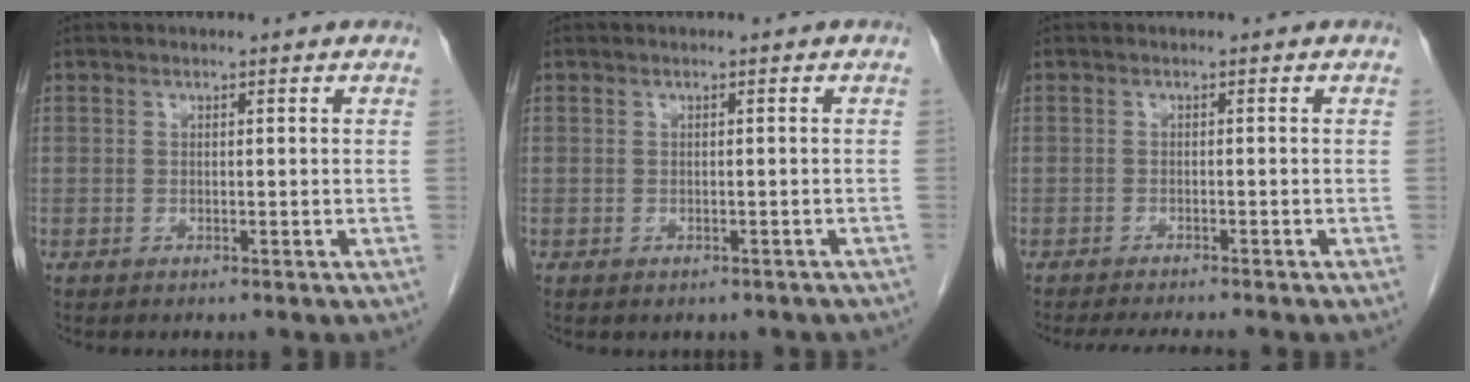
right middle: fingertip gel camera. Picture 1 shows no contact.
{"total": 2.6, "force": [-2.1, 1.3, 0.8], "torque": [-0.009, 0.000, -0.021]}
{"total": 5.0, "force": [-4.5, 0.3, 2.2], "torque": [-0.024, -0.012, -0.068]}